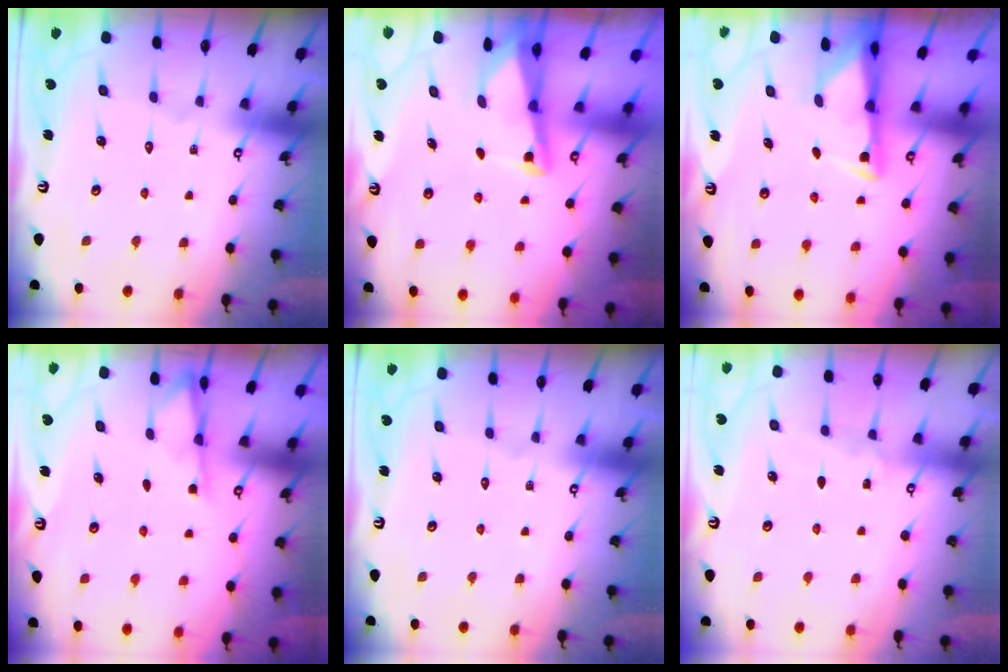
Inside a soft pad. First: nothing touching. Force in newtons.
{"total": 2.5, "press": 2.5, "slide": 0.6}
{"total": 2.9, "press": 2.8, "slide": 0.6}
{"total": 2.7, "press": 2.7, "slide": 0.5}
{"total": 0.0}
{"total": 3.0, "press": 3.0, "slide": 0.3}